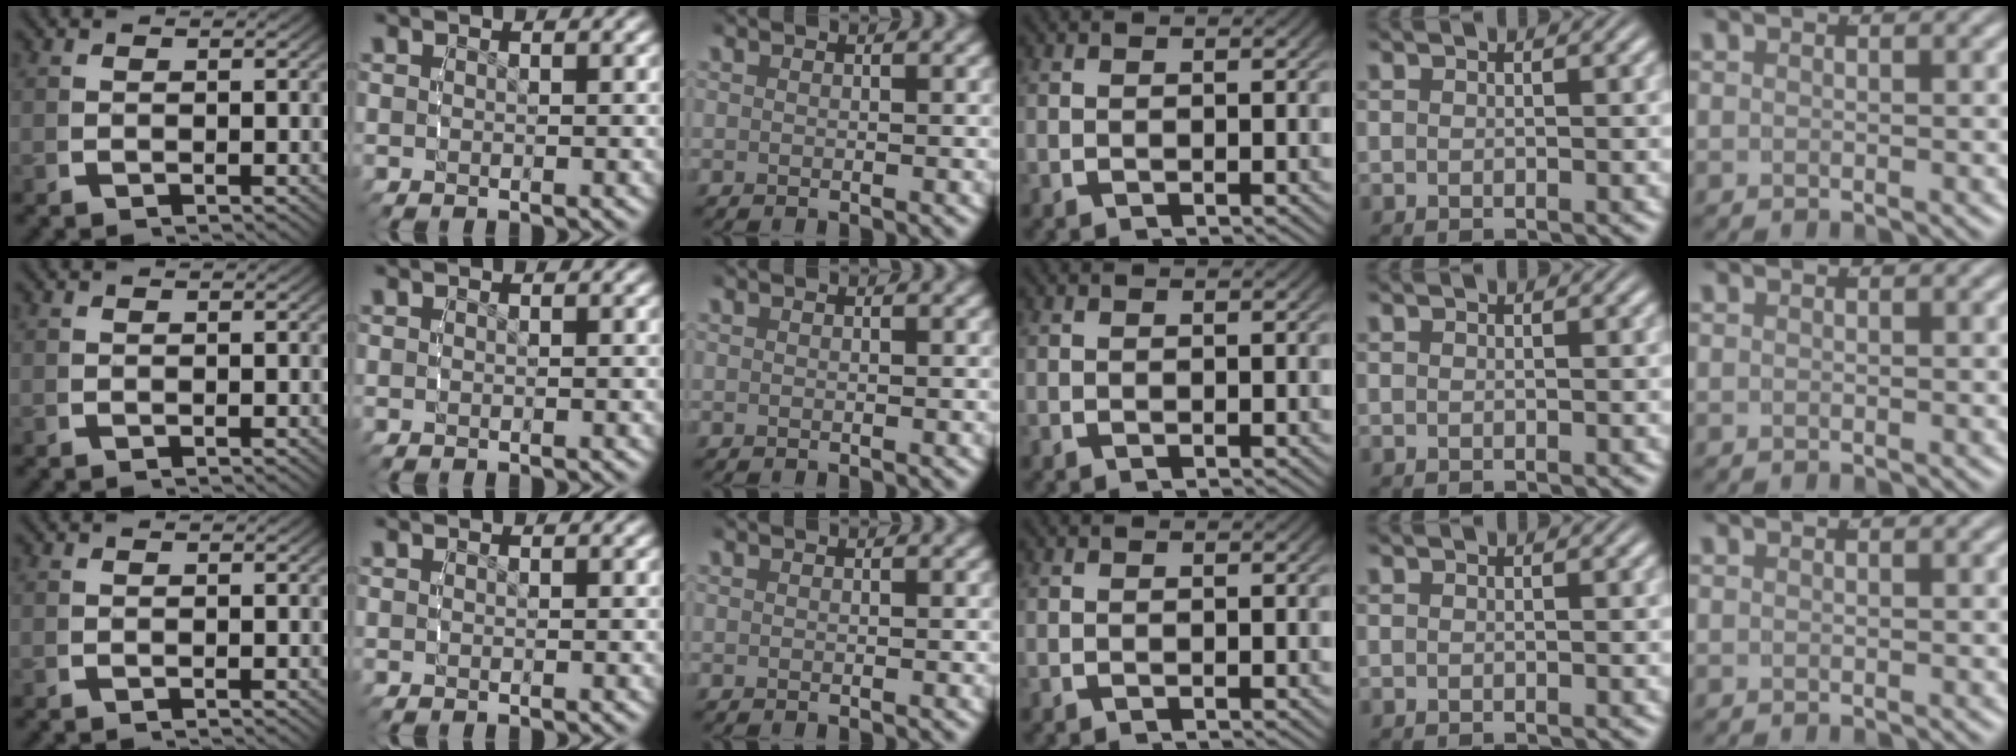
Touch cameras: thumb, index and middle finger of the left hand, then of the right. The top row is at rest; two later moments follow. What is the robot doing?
{"motion": "reach", "object": "napkin"}